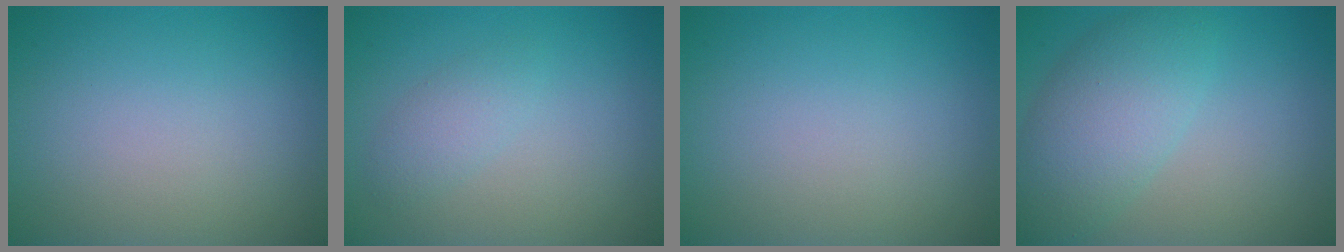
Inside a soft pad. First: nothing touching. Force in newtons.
{"total": 1.6, "press": 1.6, "slide": 0.0}
{"total": 0.0}
{"total": 5.5, "press": 5.5, "slide": 0.1}